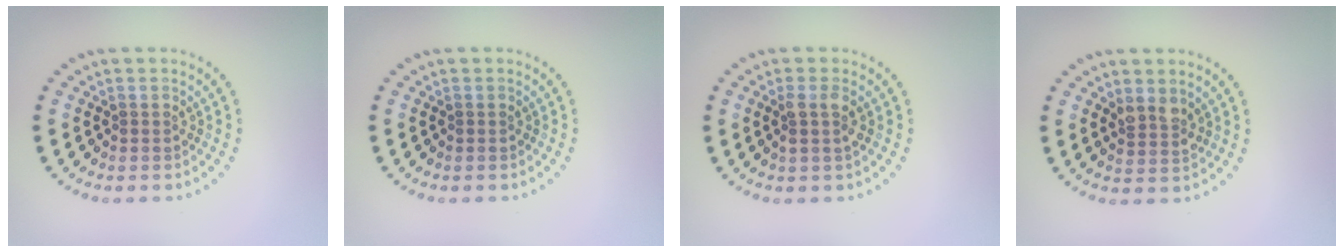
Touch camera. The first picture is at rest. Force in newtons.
{"total": 0.0}
{"total": 1.5, "press": 1.4, "slide": 0.7}
{"total": 1.7, "press": 1.5, "slide": 0.9}